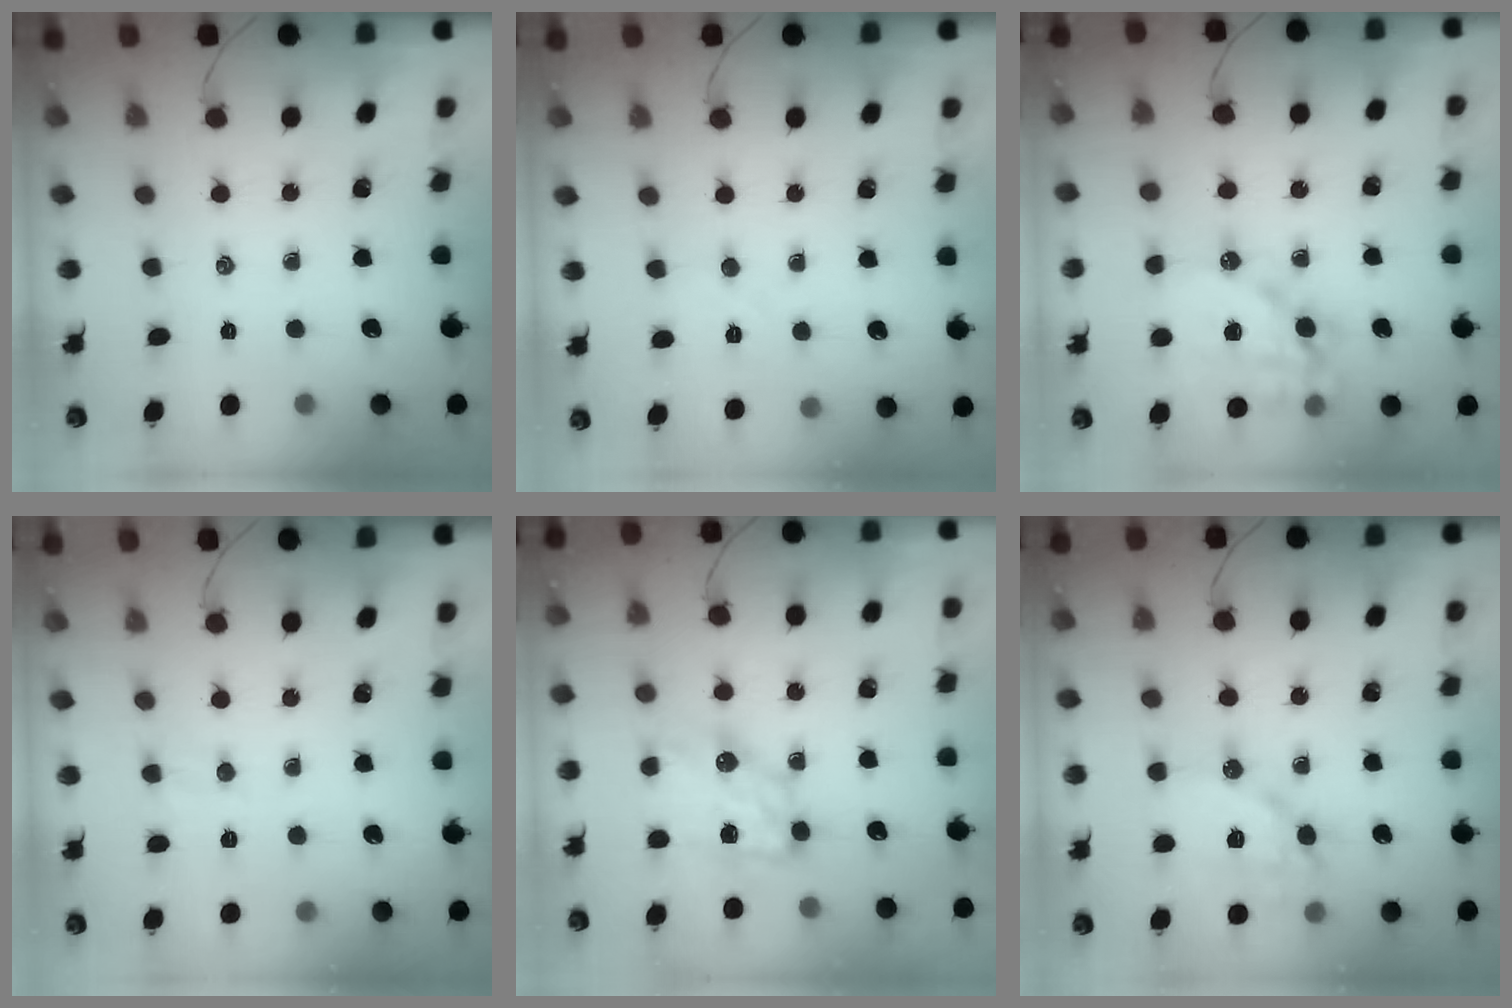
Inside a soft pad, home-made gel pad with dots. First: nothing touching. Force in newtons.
{"total": 4.6, "press": 4.5, "slide": 0.9}
{"total": 14.7, "press": 14.4, "slide": 3.1}
{"total": 4.5, "press": 4.4, "slide": 0.9}
{"total": 8.8, "press": 8.6, "slide": 1.6}
{"total": 13.4, "press": 13.4, "slide": 1.5}